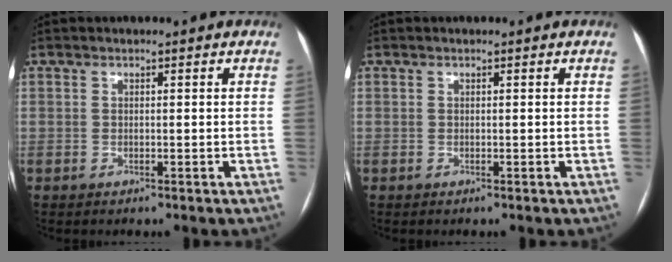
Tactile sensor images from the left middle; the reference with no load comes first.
{"total": 0.0}